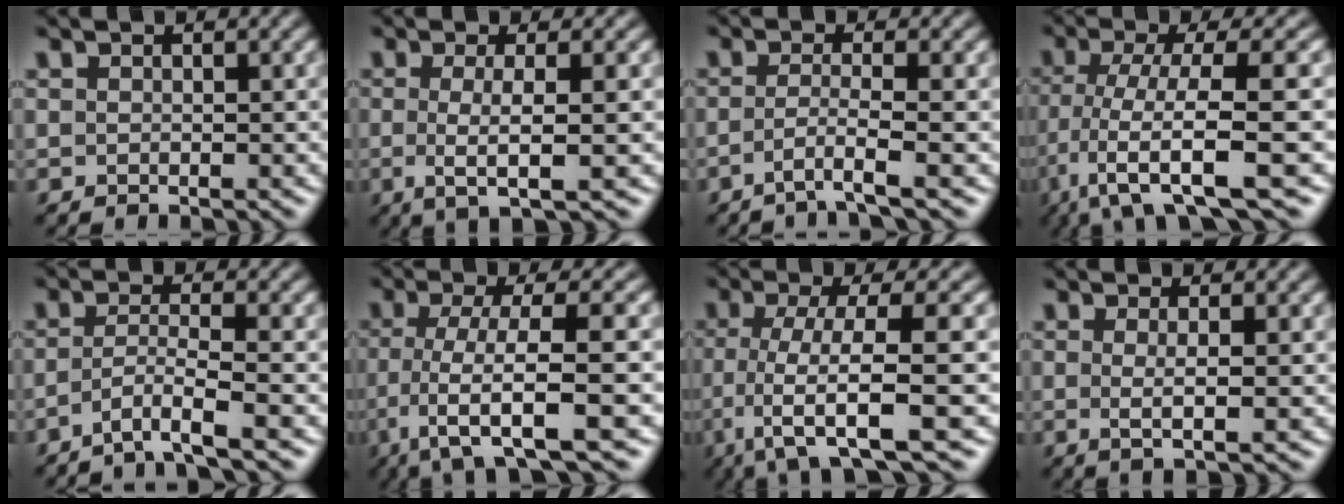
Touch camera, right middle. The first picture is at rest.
{"total": 4.0, "force": [-0.3, 0.8, 3.9], "torque": [-0.070, -0.006, -0.007]}
{"total": 2.5, "force": [-1.3, 0.1, 2.1], "torque": [-0.037, -0.001, -0.040]}
{"total": 9.3, "force": [-4.0, 2.2, 8.1], "torque": [-0.136, 0.005, -0.076]}
{"total": 2.8, "force": [-1.6, 0.2, 2.3], "torque": [-0.043, 0.002, -0.044]}
{"total": 6.9, "force": [-2.3, 1.3, 6.4], "torque": [-0.101, 0.005, -0.046]}
{"total": 7.8, "force": [-2.2, 1.6, 7.2], "torque": [-0.115, 0.002, -0.047]}
{"total": 2.3, "force": [0.2, 0.5, 2.2], "torque": [-0.041, -0.003, 0.001]}